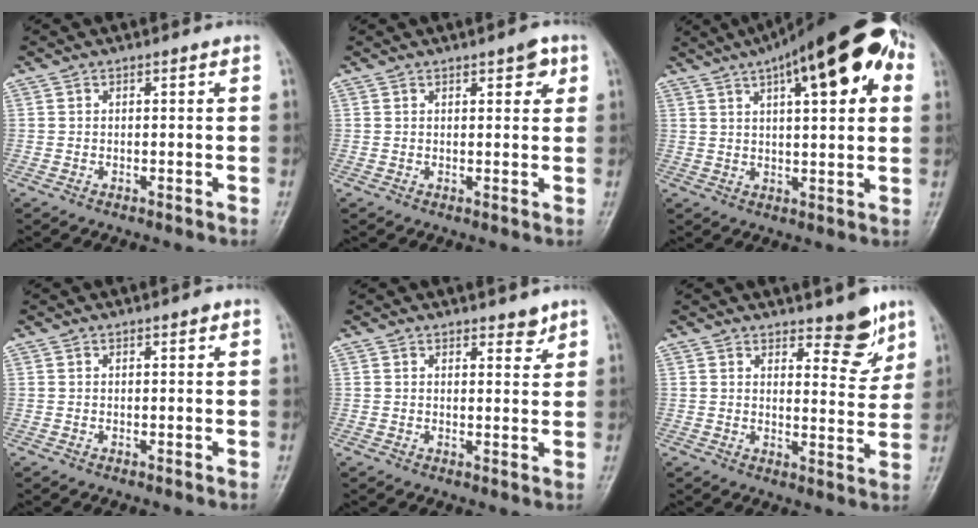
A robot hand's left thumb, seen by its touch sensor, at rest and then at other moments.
{"total": 3.5, "force": [1.8, 1.6, 2.6], "torque": [-0.014, -0.003, 0.018]}
{"total": 20.8, "force": [8.7, 7.1, 17.5], "torque": [-0.236, 0.024, 0.121]}
{"total": 0.9, "force": [0.5, 0.5, 0.5], "torque": [0.001, 0.000, 0.003]}
{"total": 2.8, "force": [2.1, 1.3, 1.1], "torque": [0.004, -0.014, 0.030]}
{"total": 7.3, "force": [5.3, 3.0, 4.1], "torque": [-0.023, -0.040, 0.073]}